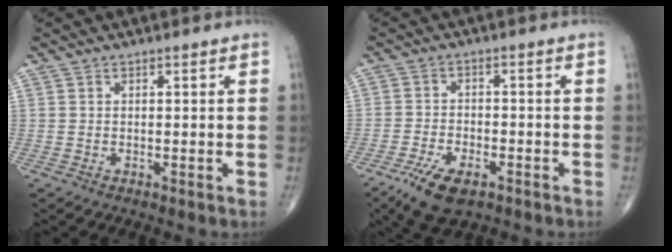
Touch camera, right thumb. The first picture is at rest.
{"total": 8.2, "force": [-4.9, 3.6, 5.4], "torque": [-0.104, 0.006, -0.086]}